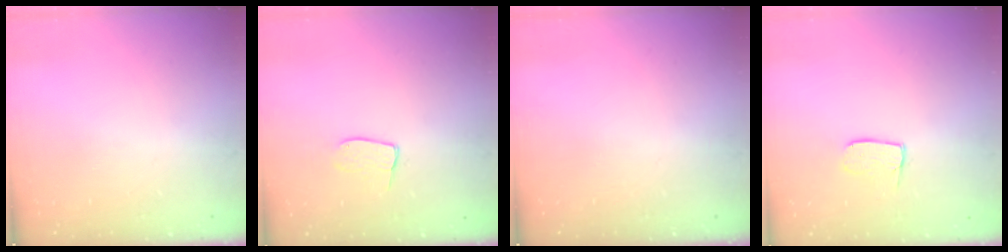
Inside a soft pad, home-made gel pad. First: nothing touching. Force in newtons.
{"total": 6.1, "press": 6.1, "slide": 0.5}
{"total": 0.0}
{"total": 6.7, "press": 6.7, "slide": 0.5}